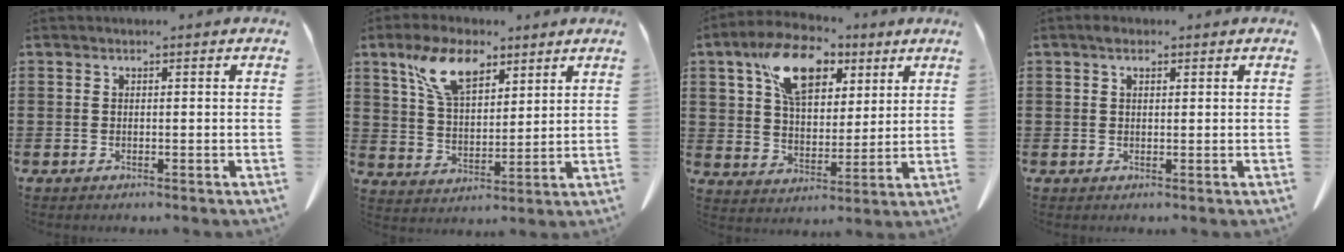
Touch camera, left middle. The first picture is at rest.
{"total": 10.2, "force": [6.4, 4.8, 6.4], "torque": [-0.144, 0.006, 0.119]}
{"total": 12.2, "force": [6.9, 6.9, 7.4], "torque": [-0.144, 0.002, 0.126]}
{"total": 1.9, "force": [1.1, 1.0, 1.3], "torque": [-0.020, 0.002, 0.017]}